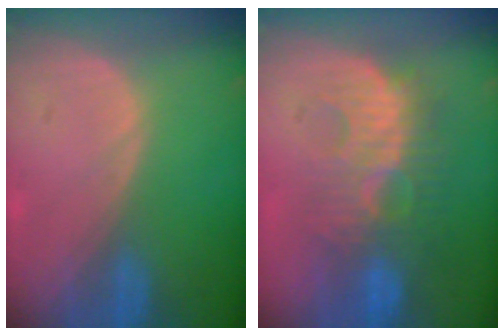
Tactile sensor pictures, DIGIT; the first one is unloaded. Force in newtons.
{"total": 9.3, "press": 9.1, "slide": 1.9}